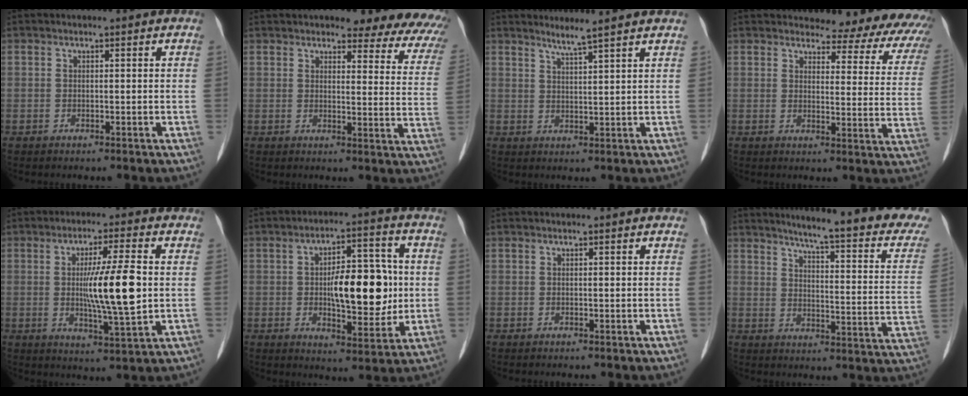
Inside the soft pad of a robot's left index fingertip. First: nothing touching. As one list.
[{"total": 19.2, "force": [17.0, 4.4, 7.8], "torque": [-0.065, -0.046, 0.171]}, {"total": 4.2, "force": [3.6, -1.0, 2.0], "torque": [-0.035, 0.000, 0.060]}, {"total": 17.9, "force": [16.8, 3.9, 4.9], "torque": [-0.026, -0.077, 0.165]}, {"total": 10.4, "force": [0.3, 0.4, 10.4], "torque": [-0.181, -0.012, 0.003]}, {"total": 12.3, "force": [0.1, 4.7, 11.4], "torque": [-0.177, 0.014, 0.008]}, {"total": 0.0}, {"total": 21.5, "force": [17.9, 1.5, 11.7], "torque": [-0.145, -0.049, 0.209]}]